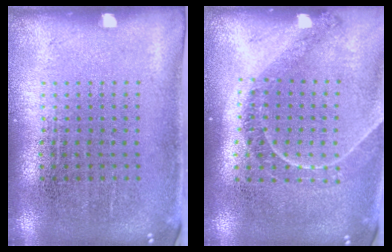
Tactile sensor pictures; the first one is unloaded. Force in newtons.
{"total": 1.2, "press": 1.1, "slide": 0.4}